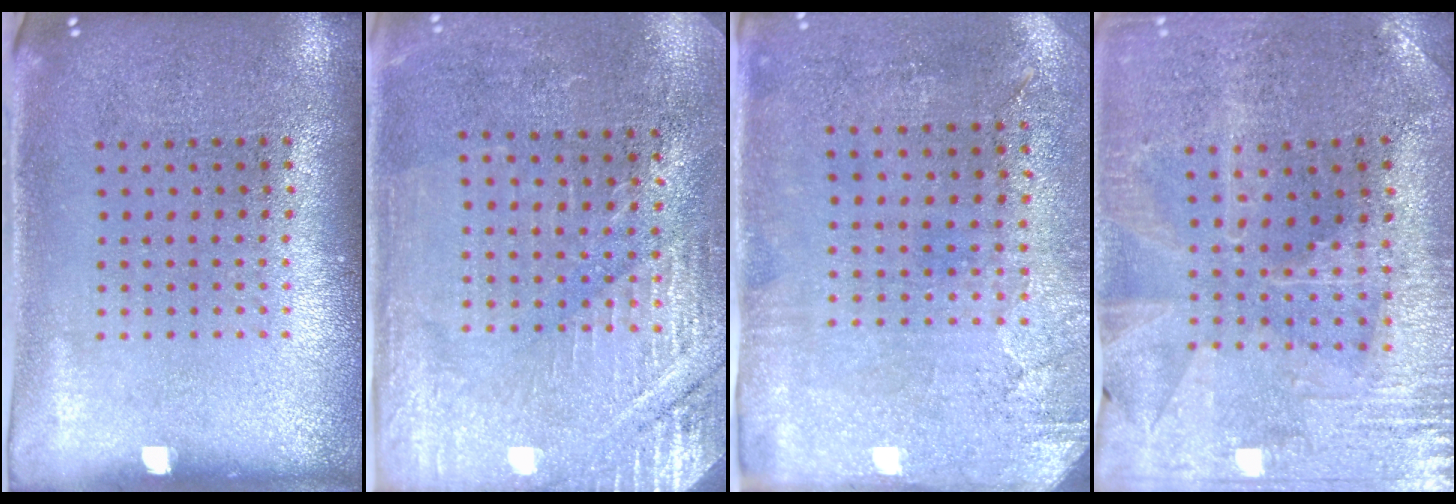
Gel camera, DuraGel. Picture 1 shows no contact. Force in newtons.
{"total": 2.9, "press": 2.8, "slide": 0.5}
{"total": 2.9, "press": 2.4, "slide": 1.7}
{"total": 1.0, "press": 1.0, "slide": 0.3}